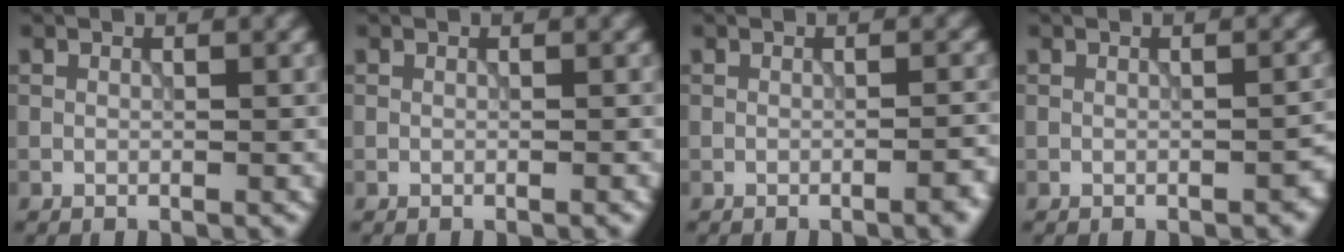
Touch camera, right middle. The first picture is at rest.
{"total": 0.0}
{"total": 1.7, "force": [-0.9, 0.4, 1.5], "torque": [-0.010, 0.005, -0.015]}
{"total": 1.2, "force": [-0.9, 0.3, 0.8], "torque": [-0.010, 0.004, -0.011]}